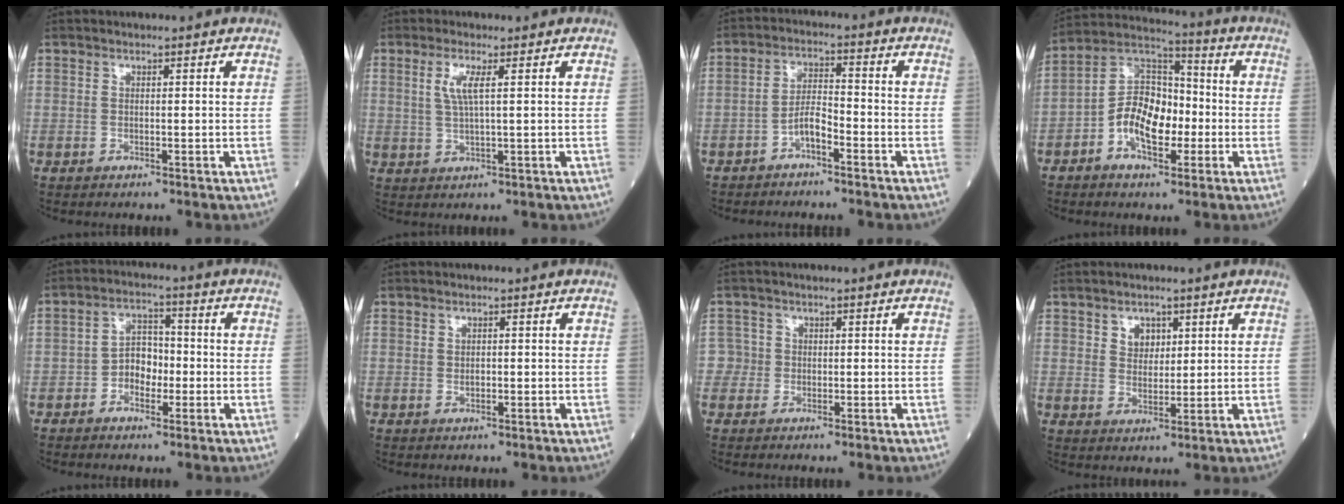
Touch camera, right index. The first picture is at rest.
{"total": 3.7, "force": [1.2, 0.3, 3.4], "torque": [-0.077, -0.001, 0.025]}
{"total": 3.9, "force": [-2.4, 1.2, 2.9], "torque": [-0.051, 0.013, -0.047]}
{"total": 11.2, "force": [-3.1, 6.1, 8.9], "torque": [-0.171, 0.029, -0.060]}
{"total": 5.2, "force": [-1.4, 3.5, 3.7], "torque": [-0.058, 0.018, -0.030]}
{"total": 1.2, "force": [-0.1, 0.9, 0.8], "torque": [-0.009, 0.000, 0.000]}
{"total": 2.2, "force": [-0.2, 2.2, -0.4], "torque": [0.024, 0.008, -0.009]}
{"total": 3.4, "force": [1.6, 2.5, 1.7], "torque": [-0.026, 0.003, 0.030]}